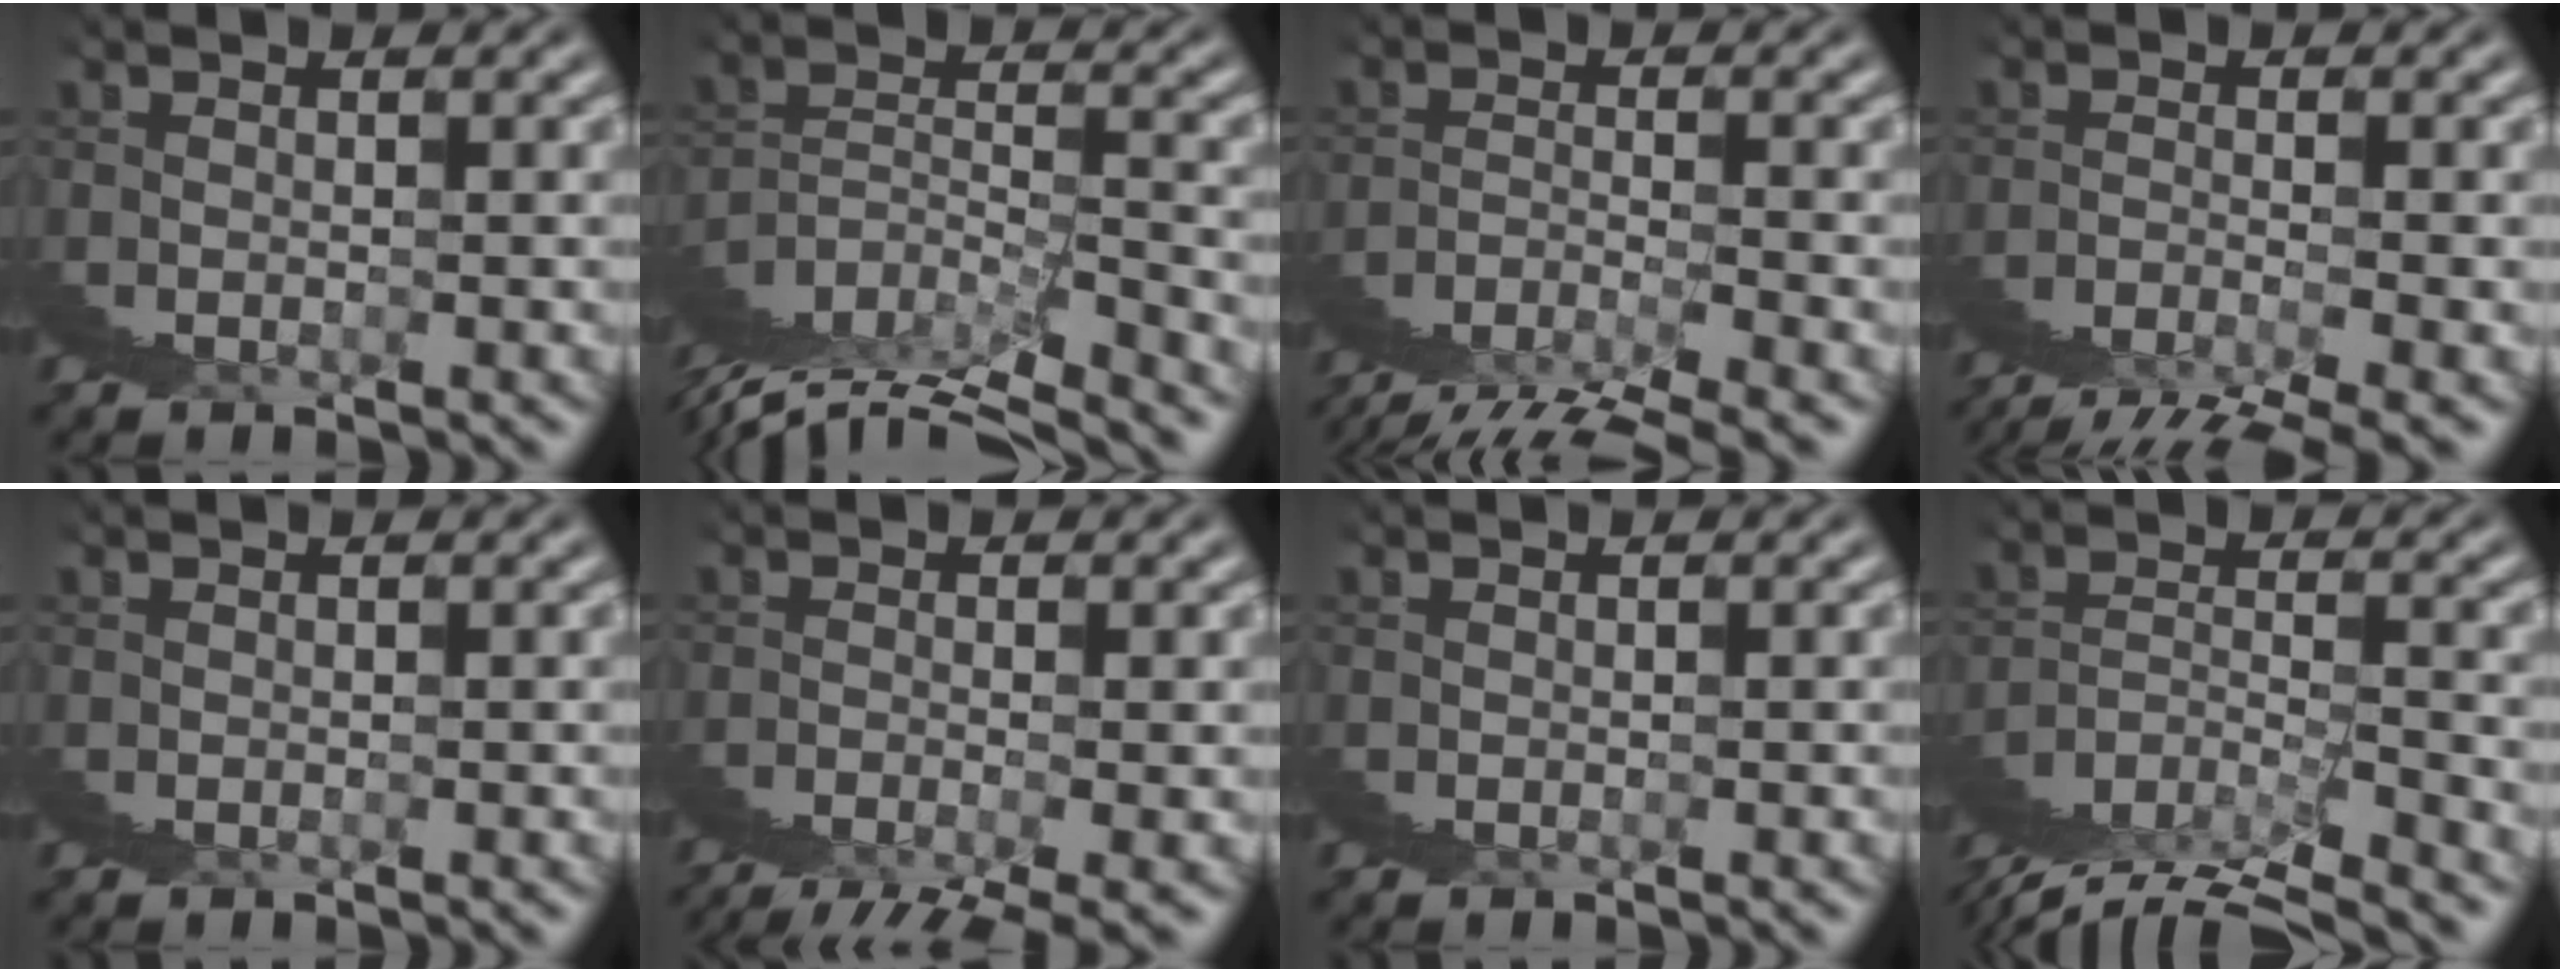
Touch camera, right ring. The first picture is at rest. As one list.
[{"total": 2.8, "force": [-0.3, 0.9, 2.6], "torque": [-0.016, 0.009, -0.013]}, {"total": 2.4, "force": [0.7, 1.5, 1.7], "torque": [-0.018, 0.027, -0.009]}, {"total": 1.0, "force": [0.6, -0.1, 0.8], "torque": [0.003, 0.032, -0.007]}, {"total": 0.0}, {"total": 1.4, "force": [0.7, -1.1, 0.4], "torque": [0.006, 0.025, 0.000]}, {"total": 0.0}, {"total": 2.3, "force": [-0.1, 1.3, 1.9], "torque": [-0.024, 0.003, -0.012]}]